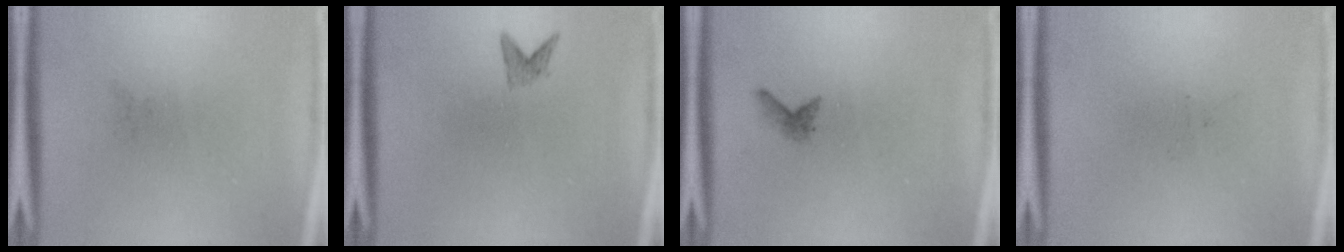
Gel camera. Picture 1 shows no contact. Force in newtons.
{"total": 1.1}
{"total": 0.9}
{"total": 0.0}